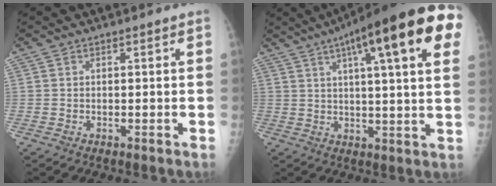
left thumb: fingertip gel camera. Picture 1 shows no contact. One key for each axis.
{"total": 23.8, "fx": 10.8, "fy": 4.7, "fz": 20.7, "tx": -0.291, "ty": 0.004, "tz": 0.143}